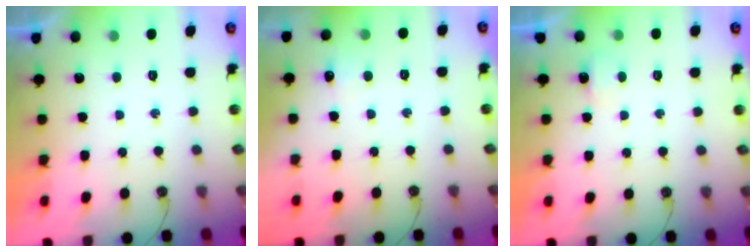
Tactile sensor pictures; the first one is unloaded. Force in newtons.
{"total": 5.3, "press": 5.3, "slide": 0.7}
{"total": 2.6, "press": 2.6, "slide": 0.4}